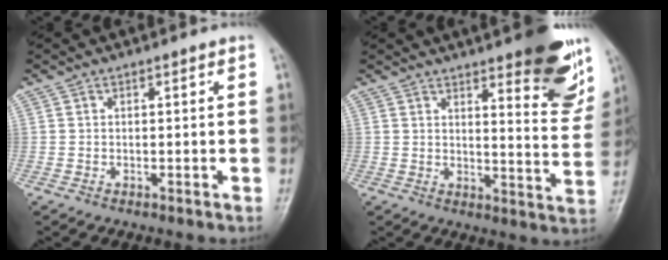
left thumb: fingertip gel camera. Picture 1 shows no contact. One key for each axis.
{"total": 15.8, "fx": 9.9, "fy": 4.3, "fz": 11.6, "tx": -0.108, "ty": -0.064, "tz": 0.127}